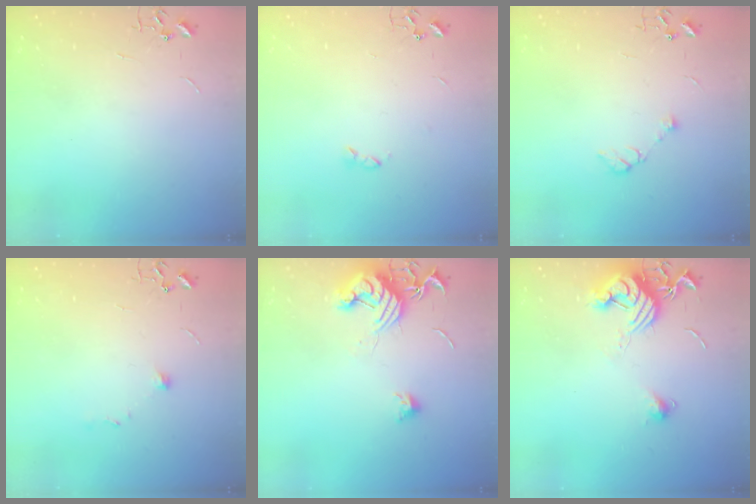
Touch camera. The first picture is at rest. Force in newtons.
{"total": 2.6, "press": 2.5, "slide": 0.5}
{"total": 5.6, "press": 5.6, "slide": 0.8}
{"total": 5.6, "press": 5.2, "slide": 1.9}
{"total": 13.8, "press": 13.8, "slide": 1.0}
{"total": 12.3, "press": 12.3, "slide": 0.7}